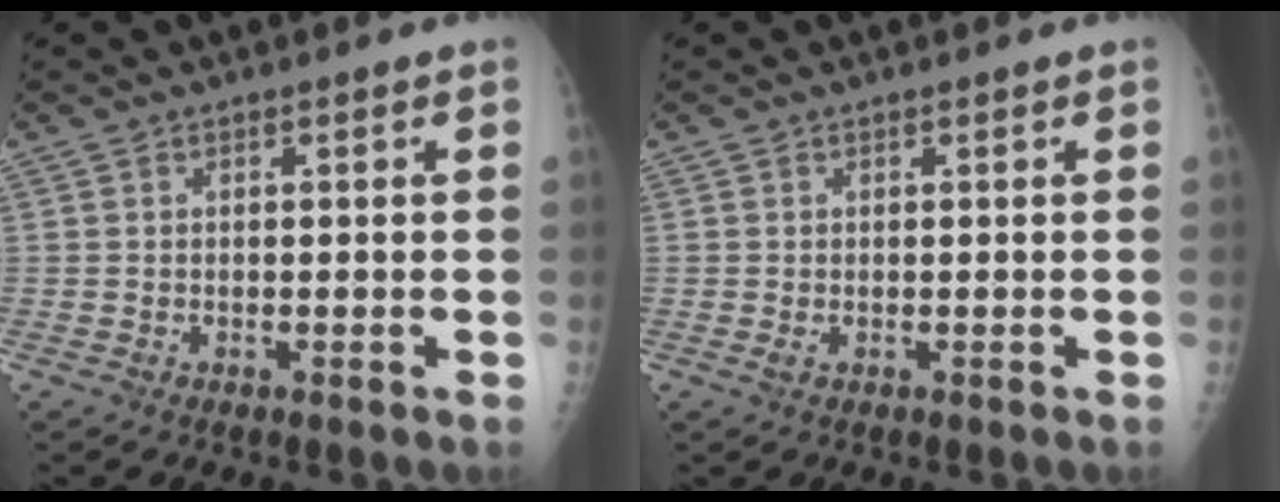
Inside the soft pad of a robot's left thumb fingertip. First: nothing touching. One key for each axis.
{"total": 1.1, "fx": 0.2, "fy": 0.6, "fz": 0.9, "tx": -0.016, "ty": -0.002, "tz": 0.005}